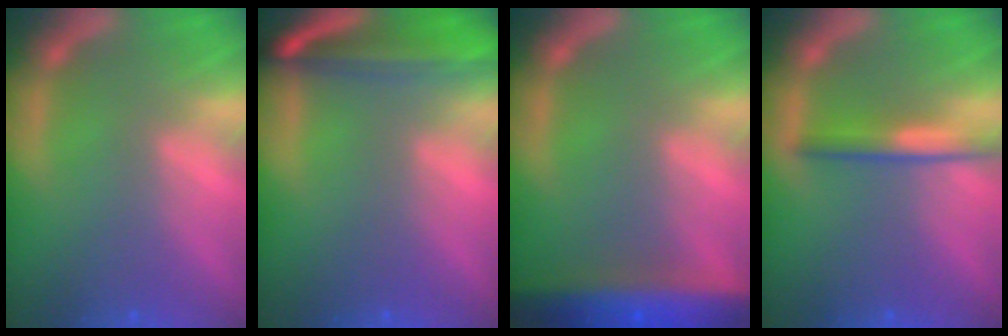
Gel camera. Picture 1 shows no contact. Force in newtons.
{"total": 7.5}
{"total": 9.6}
{"total": 3.0}